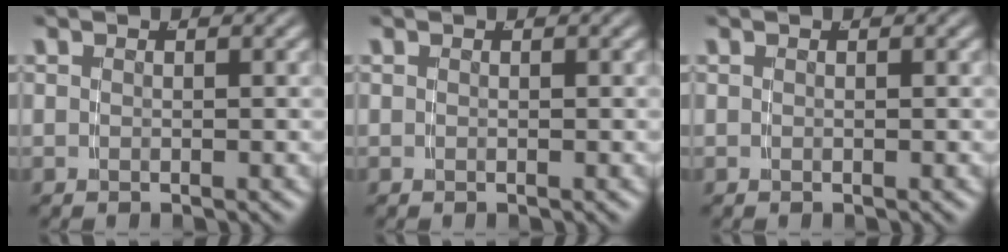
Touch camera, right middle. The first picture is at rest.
{"total": 0.0}
{"total": 0.0}